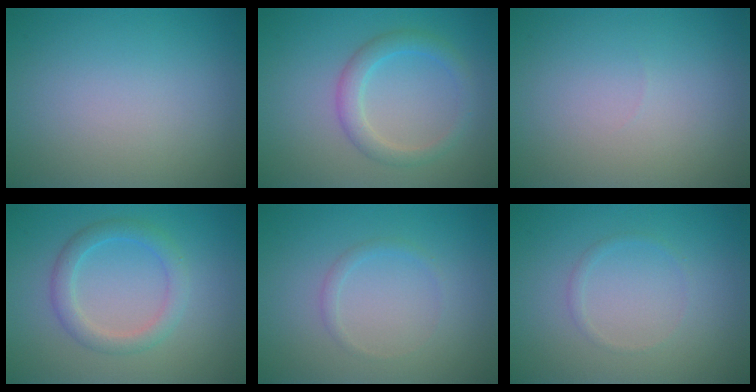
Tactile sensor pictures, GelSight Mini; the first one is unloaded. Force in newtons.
{"total": 2.7, "press": 2.7, "slide": 0.1}
{"total": 0.0}
{"total": 2.7, "press": 2.7, "slide": 0.1}
{"total": 0.9, "press": 0.9, "slide": 0.0}
{"total": 0.7, "press": 0.7, "slide": 0.0}